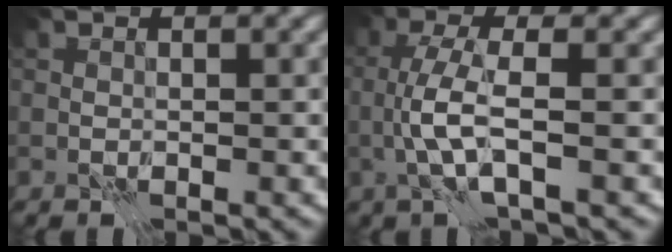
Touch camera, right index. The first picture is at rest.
{"total": 3.6, "force": [-0.5, 0.5, 3.5], "torque": [-0.080, 0.003, -0.016]}